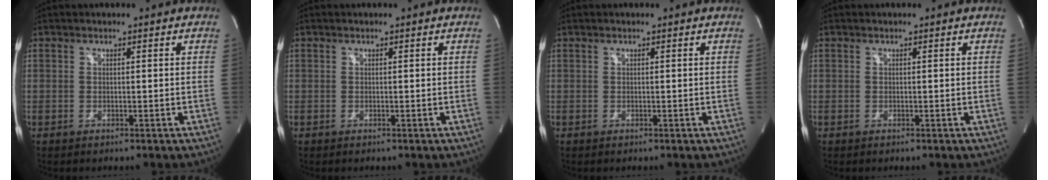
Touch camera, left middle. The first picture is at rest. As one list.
[{"total": 0.0}, {"total": 0.0}, {"total": 0.0}]